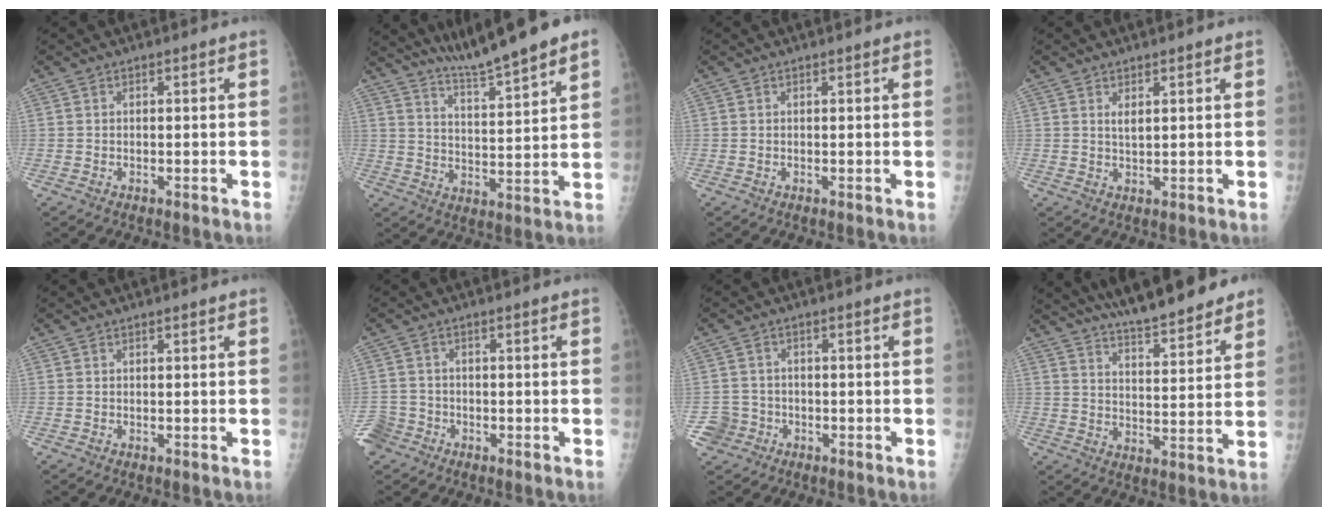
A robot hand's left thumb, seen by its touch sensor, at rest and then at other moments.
{"total": 13.0, "force": [10.4, 0.7, 7.8], "torque": [-0.113, -0.051, 0.170]}
{"total": 1.0, "force": [0.8, 0.1, 0.6], "torque": [-0.006, 0.005, 0.010]}
{"total": 1.8, "force": [1.0, 0.6, 1.4], "torque": [-0.023, -0.010, 0.020]}
{"total": 0.0}
{"total": 4.8, "force": [-3.0, 3.7, 0.6], "torque": [-0.009, 0.016, -0.059]}
{"total": 4.1, "force": [-1.7, 3.7, 0.0], "torque": [0.020, 0.016, -0.032]}
{"total": 17.5, "force": [14.6, 3.3, 9.1], "torque": [-0.113, -0.063, 0.211]}